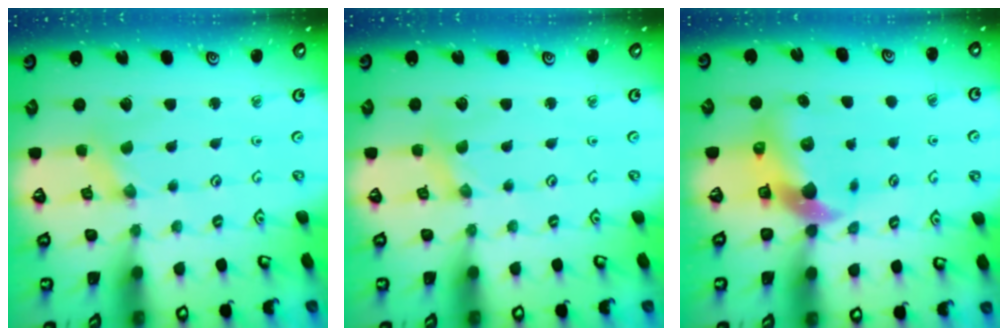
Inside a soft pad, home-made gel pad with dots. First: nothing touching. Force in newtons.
{"total": 0.0}
{"total": 8.9, "press": 8.8, "slide": 1.2}